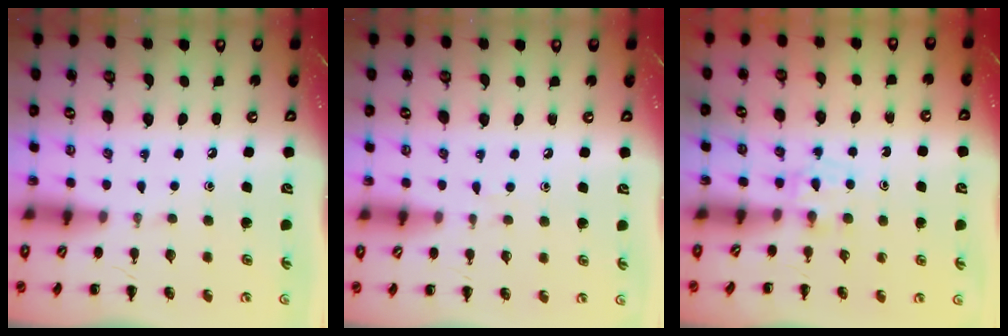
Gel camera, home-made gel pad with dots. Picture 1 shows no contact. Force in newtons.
{"total": 2.9, "press": 2.8, "slide": 1.0}
{"total": 3.8, "press": 3.6, "slide": 1.2}